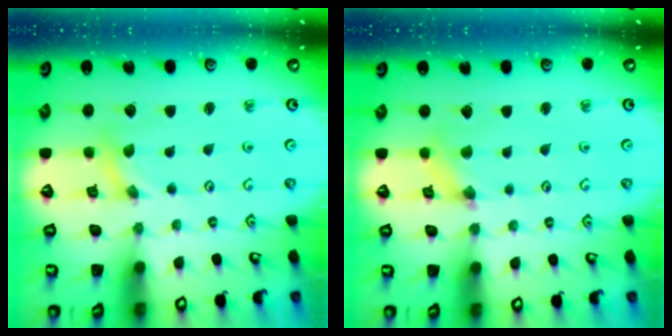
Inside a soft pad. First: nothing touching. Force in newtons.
{"total": 2.0, "press": 2.0, "slide": 0.2}